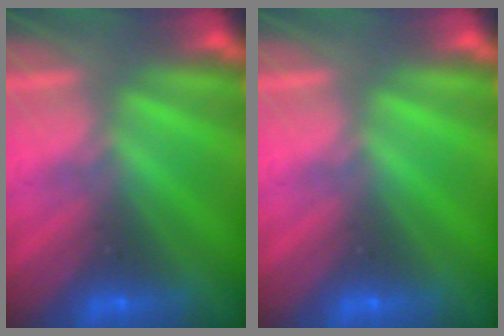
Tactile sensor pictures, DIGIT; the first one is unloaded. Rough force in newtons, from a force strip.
{"total": 0.0}